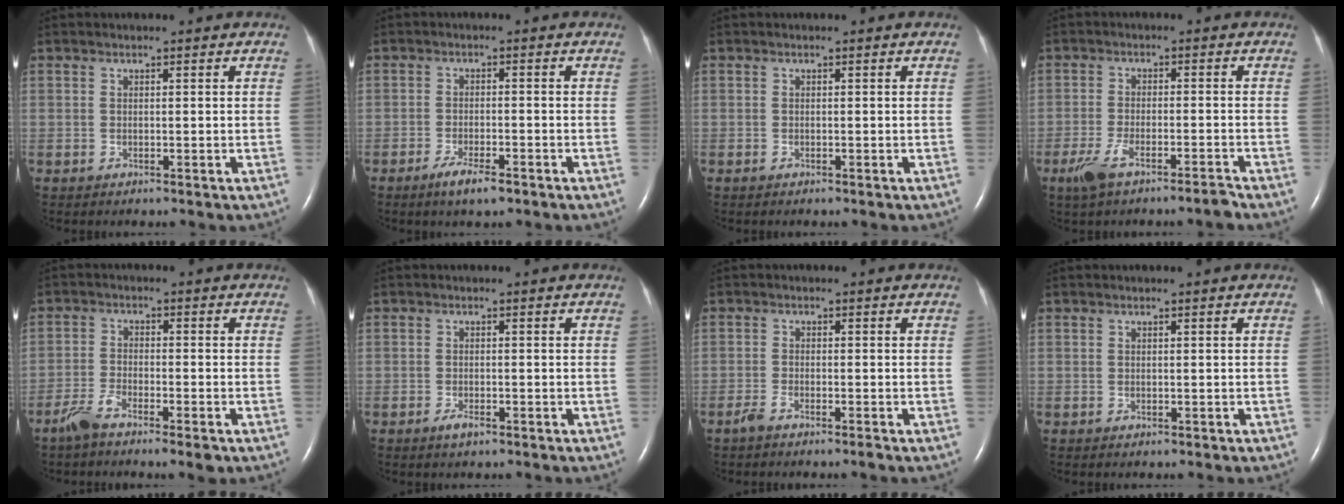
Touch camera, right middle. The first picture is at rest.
{"total": 4.0, "force": [-2.7, 0.7, 2.9], "torque": [-0.058, -0.005, -0.046]}
{"total": 0.0}
{"total": 5.4, "force": [-3.9, 0.4, 3.6], "torque": [-0.074, -0.007, -0.073]}
{"total": 5.2, "force": [-3.8, 0.8, 3.4], "torque": [-0.071, -0.003, -0.070]}
{"total": 1.6, "force": [-1.1, 0.4, 1.1], "torque": [-0.028, -0.003, -0.017]}
{"total": 2.3, "force": [-1.9, 0.1, 1.3], "torque": [-0.030, -0.004, -0.037]}
{"total": 0.0}